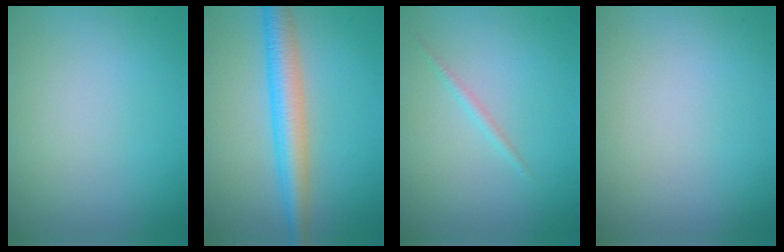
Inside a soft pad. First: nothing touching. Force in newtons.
{"total": 4.9, "press": 4.9, "slide": 0.0}
{"total": 0.8, "press": 0.8, "slide": 0.0}
{"total": 0.0}